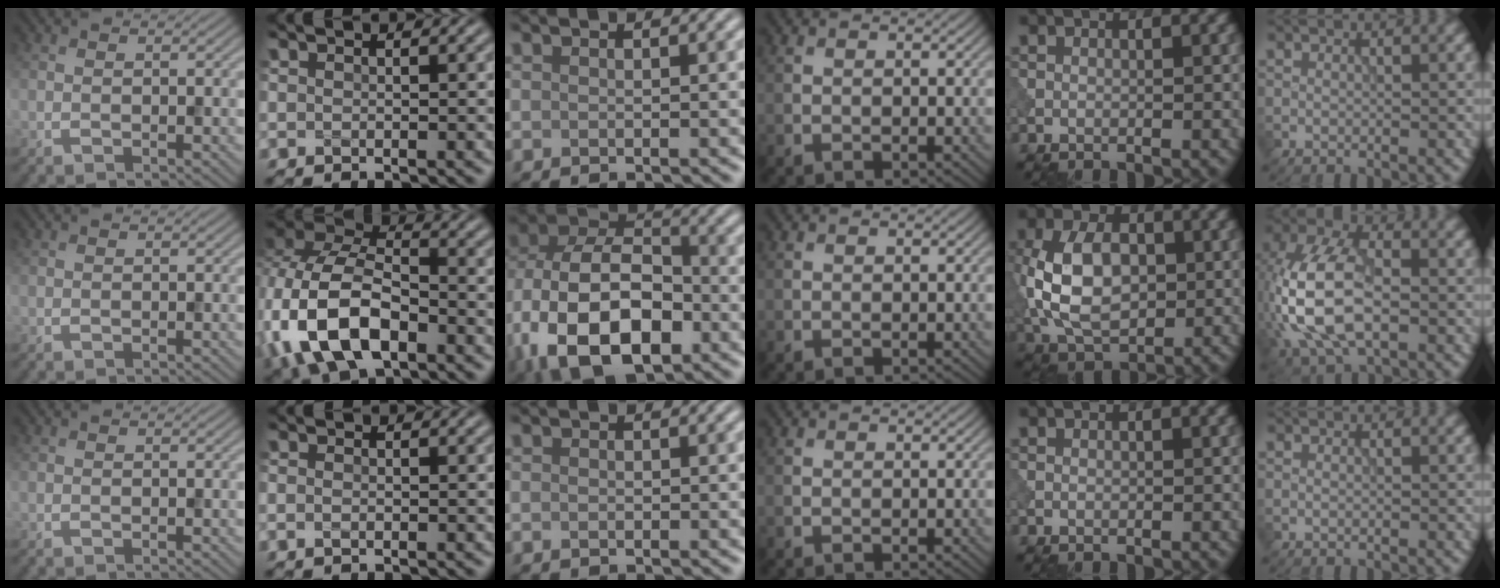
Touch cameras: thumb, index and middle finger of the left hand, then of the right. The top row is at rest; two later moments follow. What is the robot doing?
{"motion": "insert", "object": "peg toy"}